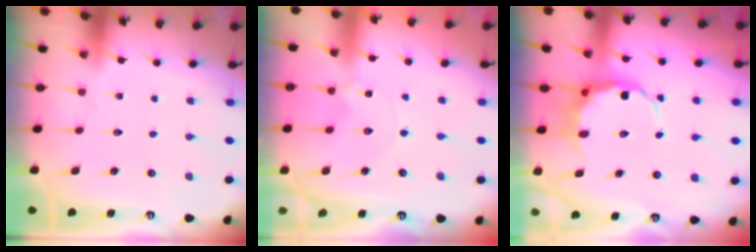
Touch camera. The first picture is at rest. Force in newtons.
{"total": 0.6, "press": 0.5, "slide": 0.2}
{"total": 6.6, "press": 6.4, "slide": 1.6}